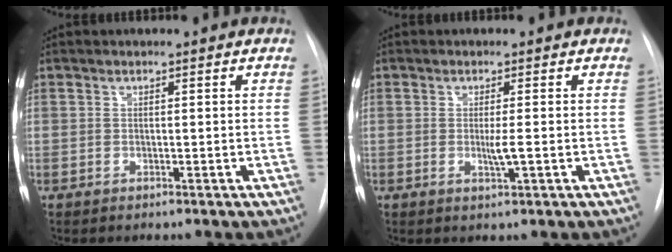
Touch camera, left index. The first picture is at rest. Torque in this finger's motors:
{"motor_torque": [0.34, -0.25, 0.06, 0.04]}